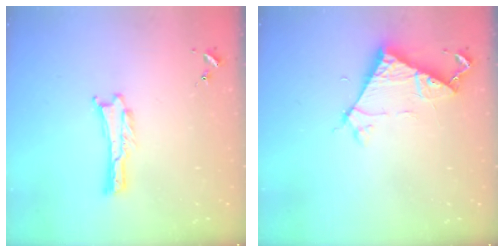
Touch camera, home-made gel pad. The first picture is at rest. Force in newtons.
{"total": 6.4, "press": 6.4, "slide": 0.4}